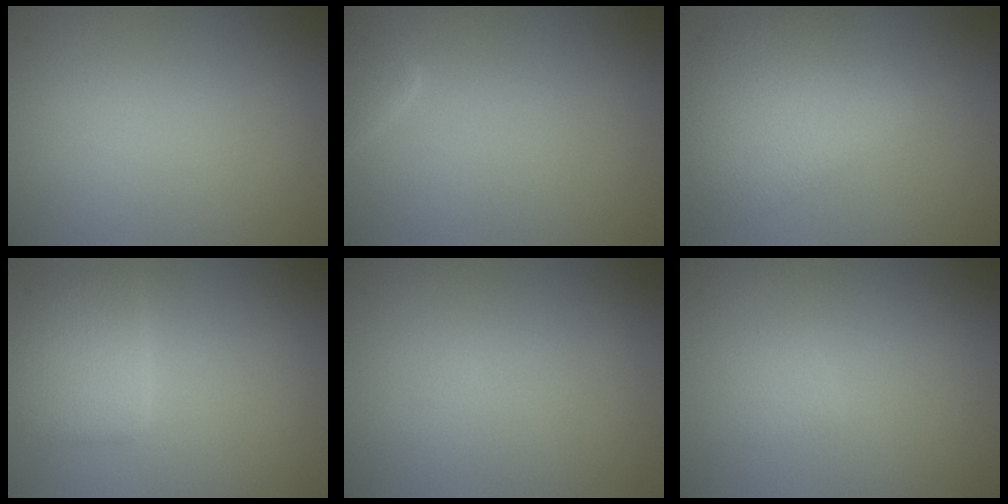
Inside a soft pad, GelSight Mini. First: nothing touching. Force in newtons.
{"total": 1.4, "press": 1.4, "slide": 0.1}
{"total": 5.8, "press": 5.8, "slide": 0.1}
{"total": 2.8, "press": 2.8, "slide": 0.3}
{"total": 0.0}
{"total": 0.7, "press": 0.7, "slide": 0.0}